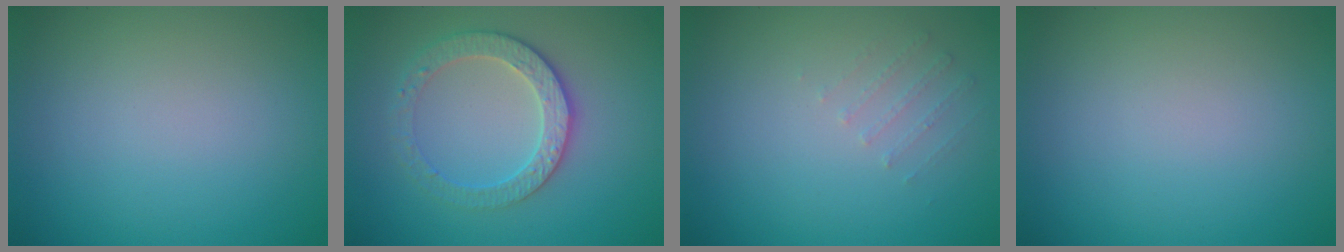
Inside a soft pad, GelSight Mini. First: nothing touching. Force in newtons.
{"total": 3.3, "press": 3.3, "slide": 0.6}
{"total": 0.6, "press": 0.5, "slide": 0.4}
{"total": 0.0}